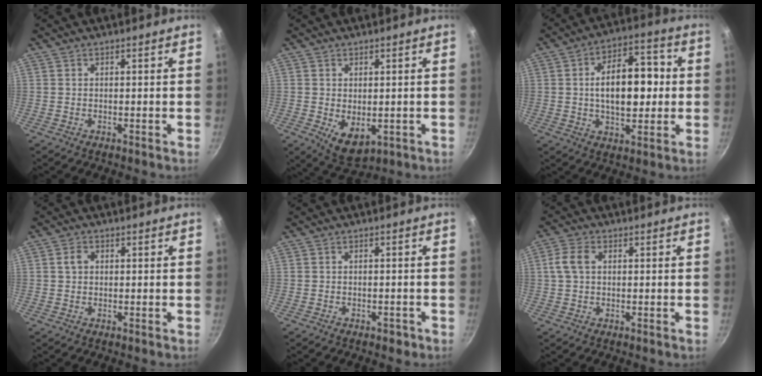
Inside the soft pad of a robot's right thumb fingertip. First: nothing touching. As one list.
[{"total": 6.5, "force": [-1.4, 3.9, 5.1], "torque": [-0.071, -0.010, -0.005]}, {"total": 14.8, "force": [0.8, 8.0, 12.4], "torque": [-0.167, 0.023, 0.008]}, {"total": 2.1, "force": [0.3, 1.6, 1.2], "torque": [-0.019, 0.004, 0.004]}, {"total": 1.5, "force": [-1.0, 0.8, 0.7], "torque": [-0.006, 0.005, -0.013]}, {"total": 4.5, "force": [0.7, 3.0, 3.3], "torque": [-0.078, 0.011, 0.012]}]